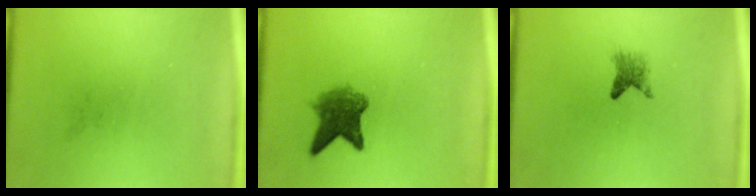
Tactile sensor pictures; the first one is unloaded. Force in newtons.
{"total": 5.2}
{"total": 2.0}